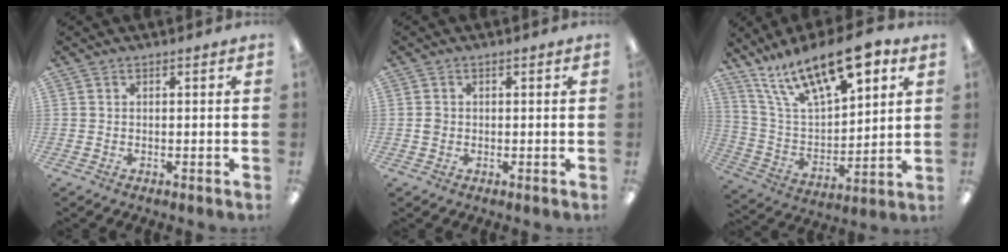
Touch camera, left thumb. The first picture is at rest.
{"total": 1.3, "force": [0.0, 1.2, 0.5], "torque": [-0.010, 0.004, -0.001]}
{"total": 21.0, "force": [13.7, 8.0, 13.8], "torque": [-0.246, -0.069, 0.240]}